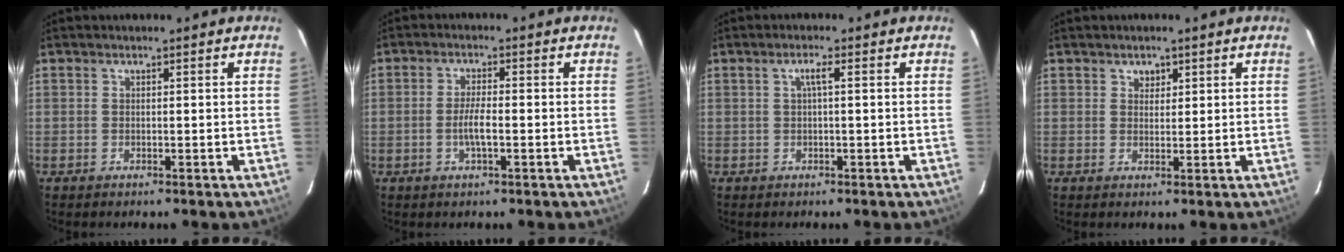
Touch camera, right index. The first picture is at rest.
{"total": 3.8, "force": [-1.1, 0.6, 3.6], "torque": [-0.069, 0.000, -0.021]}
{"total": 1.7, "force": [0.2, -0.1, 1.7], "torque": [-0.032, 0.005, 0.003]}
{"total": 1.8, "force": [1.0, 1.5, 0.3], "torque": [0.000, 0.006, 0.016]}